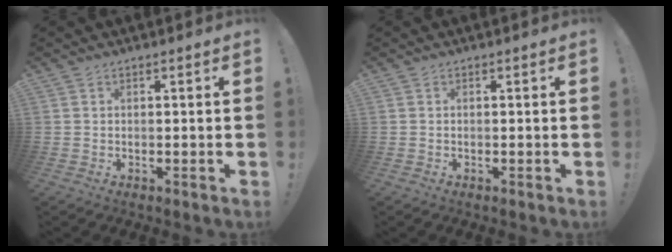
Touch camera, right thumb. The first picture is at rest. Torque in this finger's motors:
{"motor_torque": [0.00, 0.00, -0.01, -0.03, 0.00]}